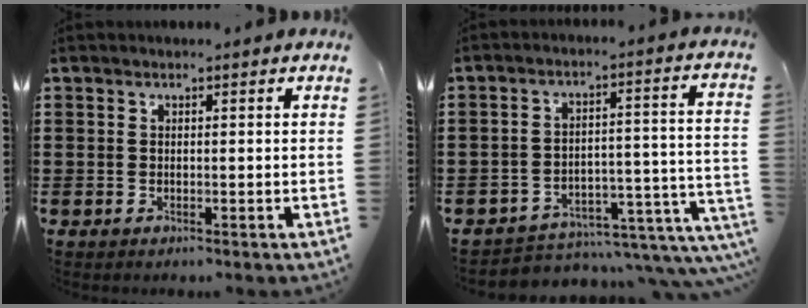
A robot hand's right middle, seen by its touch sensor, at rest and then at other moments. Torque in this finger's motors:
{"motor_torque": [1.19, -0.95, 0.15, 0.02]}